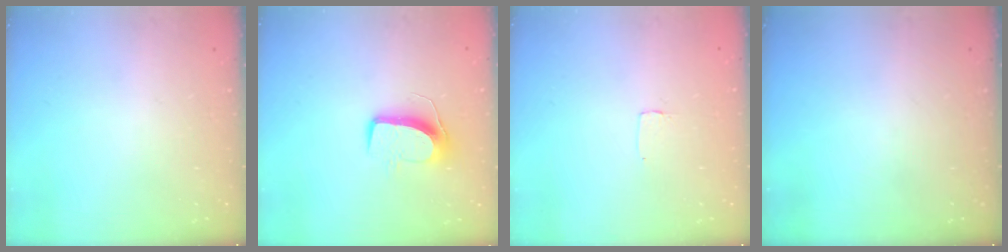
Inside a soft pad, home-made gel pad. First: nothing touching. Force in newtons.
{"total": 10.4, "press": 10.4, "slide": 0.4}
{"total": 2.6, "press": 2.6, "slide": 0.2}
{"total": 0.0}